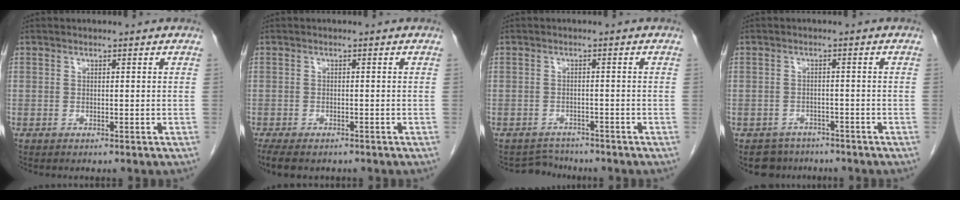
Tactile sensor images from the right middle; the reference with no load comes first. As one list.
[{"total": 6.3, "force": [-4.8, 2.6, 3.0], "torque": [-0.052, -0.012, -0.072]}, {"total": 2.7, "force": [-2.4, 0.6, -1.0], "torque": [0.011, -0.005, -0.038]}, {"total": 4.0, "force": [-3.2, 2.3, -0.4], "torque": [0.009, 0.007, -0.048]}]